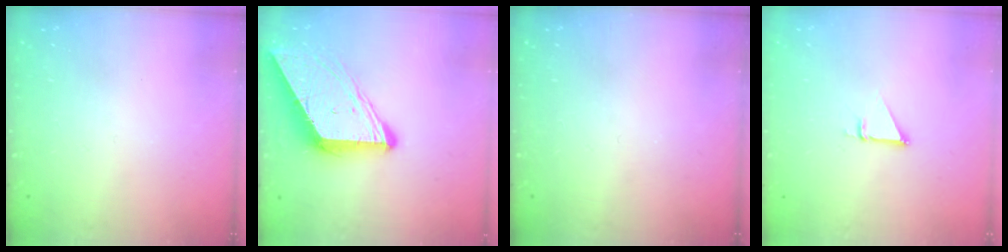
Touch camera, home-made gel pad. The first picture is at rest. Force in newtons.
{"total": 10.3, "press": 10.3, "slide": 0.9}
{"total": 0.0}
{"total": 2.3, "press": 2.3, "slide": 0.1}